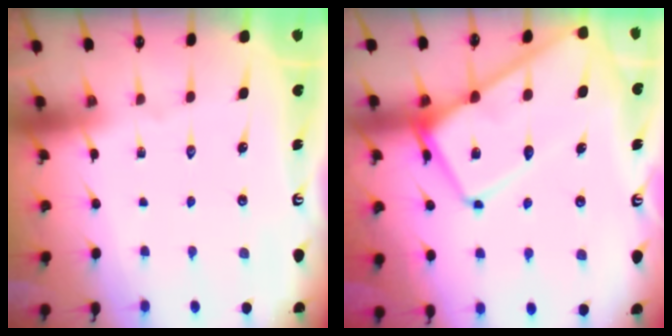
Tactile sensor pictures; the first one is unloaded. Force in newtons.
{"total": 14.0, "press": 13.9, "slide": 1.7}